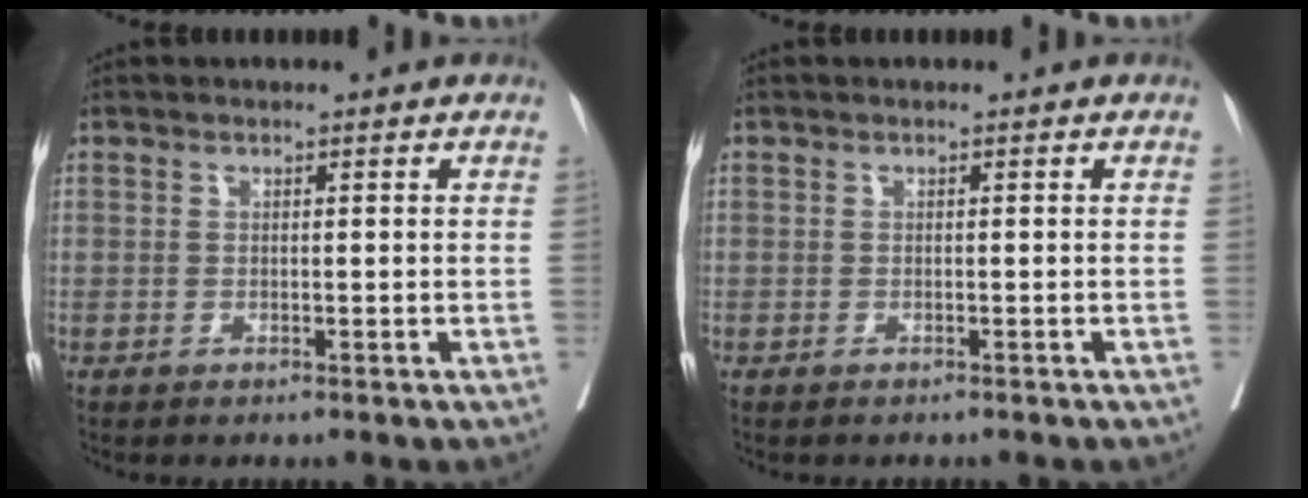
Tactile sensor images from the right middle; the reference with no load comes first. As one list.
[{"total": 1.9, "force": [-1.7, 0.3, 0.7], "torque": [-0.015, -0.005, -0.020]}]